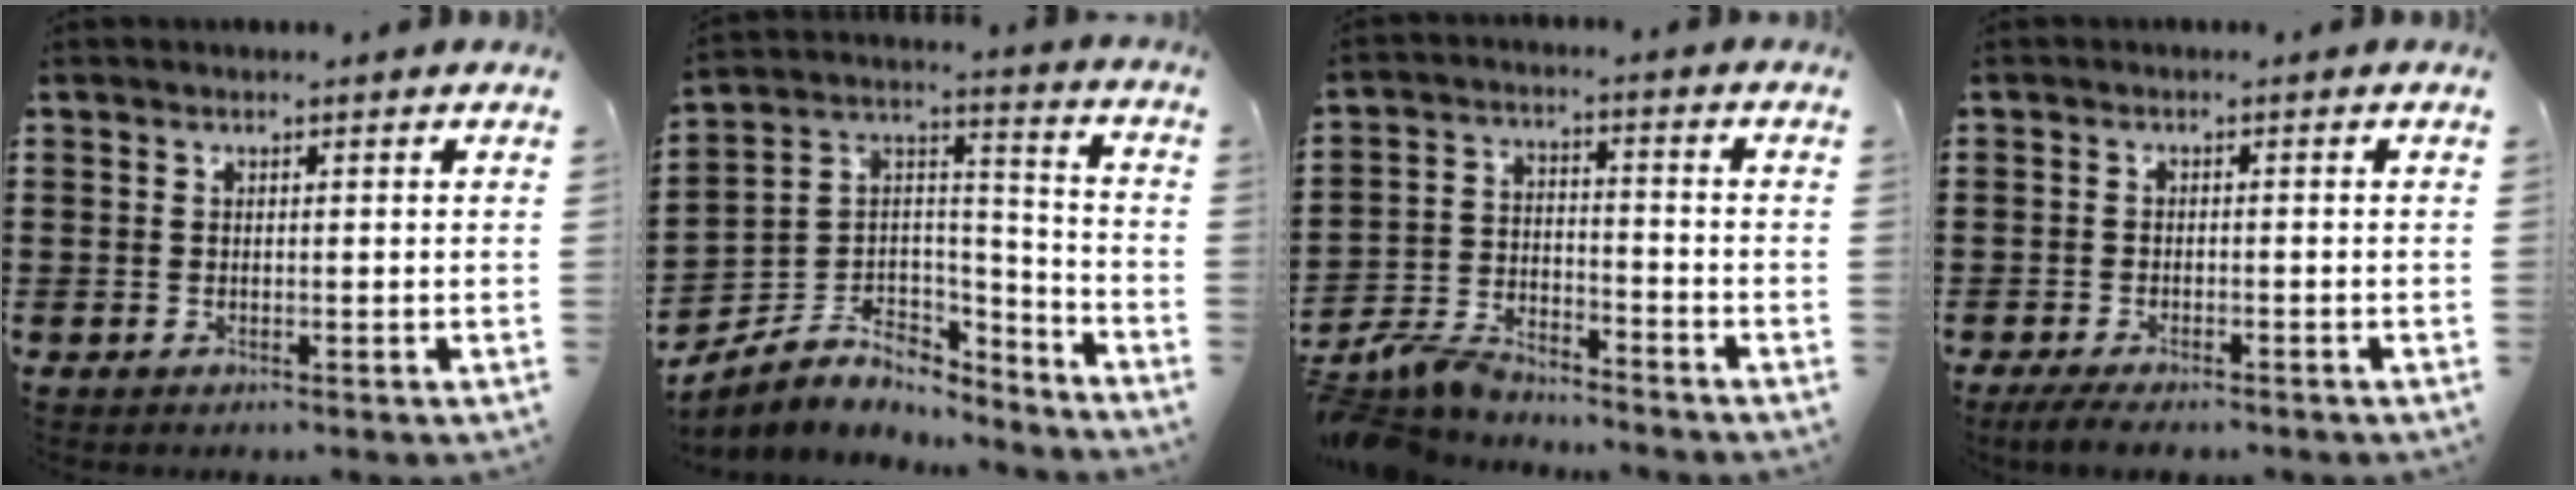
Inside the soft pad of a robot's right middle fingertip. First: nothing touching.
{"total": 4.6, "force": [-3.0, 3.5, 0.0], "torque": [-0.023, -0.016, -0.062]}
{"total": 6.4, "force": [-6.0, 1.4, 1.6], "torque": [-0.051, 0.003, -0.124]}
{"total": 2.4, "force": [-2.2, 0.3, 1.0], "torque": [-0.026, -0.003, -0.045]}